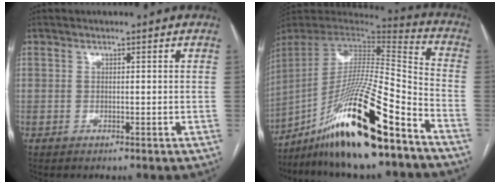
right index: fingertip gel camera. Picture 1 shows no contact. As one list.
[{"total": 24.5, "force": [-15.8, 1.9, 18.7], "torque": [-0.342, -0.023, -0.283]}]